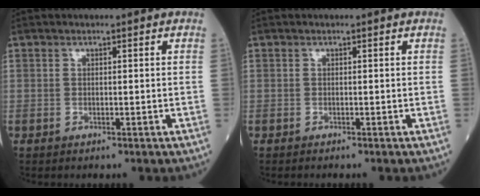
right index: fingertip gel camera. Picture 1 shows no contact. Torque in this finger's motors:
{"motor_torque": [-0.90, 0.15, -0.51, -0.11]}